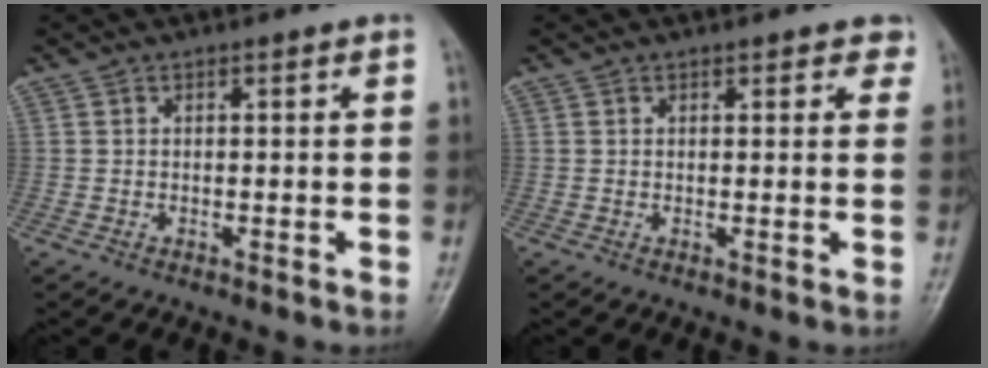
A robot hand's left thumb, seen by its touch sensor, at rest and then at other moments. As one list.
[{"total": 2.9, "force": [2.0, 1.4, 1.7], "torque": [0.002, -0.004, 0.019]}]